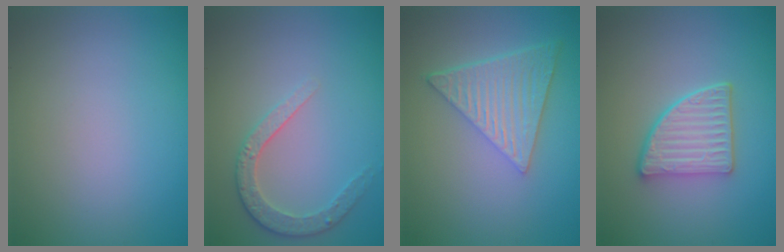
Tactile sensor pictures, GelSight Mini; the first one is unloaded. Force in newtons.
{"total": 2.6, "press": 2.5, "slide": 0.8}
{"total": 6.6, "press": 4.7, "slide": 4.6}
{"total": 4.4, "press": 3.7, "slide": 2.4}